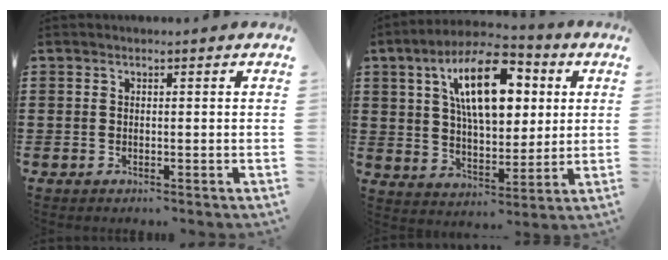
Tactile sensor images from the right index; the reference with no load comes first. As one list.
[{"total": 14.4, "force": [5.5, 6.8, 11.5], "torque": [-0.202, 0.008, 0.089]}]